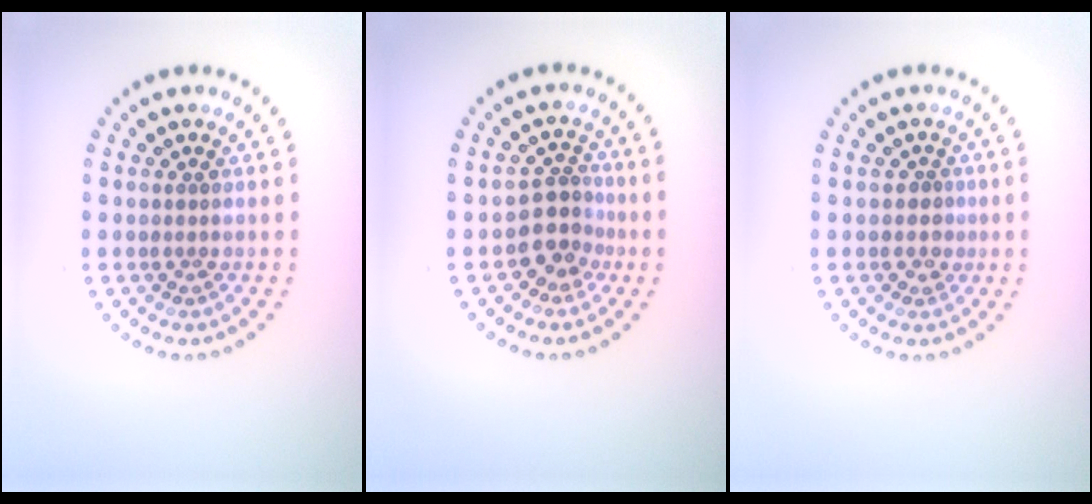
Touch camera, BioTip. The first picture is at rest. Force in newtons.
{"total": 2.8, "press": 2.3, "slide": 1.6}
{"total": 1.0, "press": 0.7, "slide": 0.7}